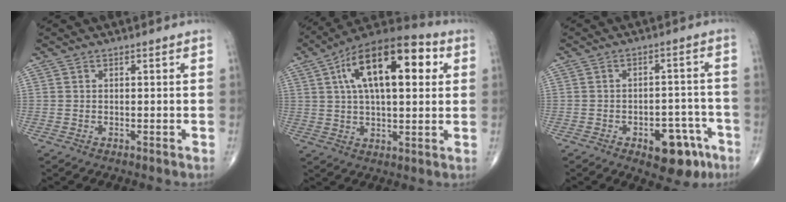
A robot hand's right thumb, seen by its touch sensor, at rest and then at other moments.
{"total": 20.6, "force": [6.1, 9.3, 17.4], "torque": [-0.268, 0.018, 0.089]}
{"total": 10.5, "force": [-5.4, 5.6, 7.0], "torque": [-0.061, 0.041, -0.064]}